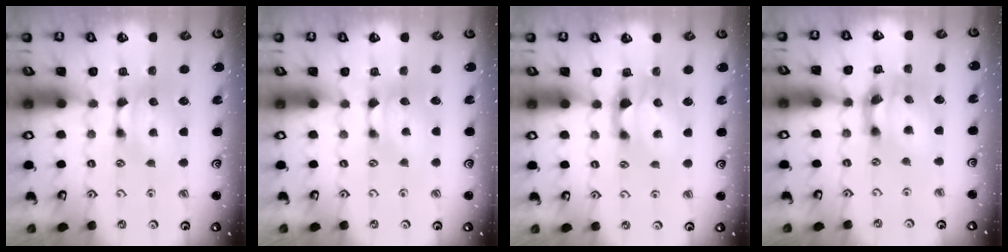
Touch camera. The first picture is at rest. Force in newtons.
{"total": 0.7, "press": 0.4, "slide": 0.6}
{"total": 2.2, "press": 1.8, "slide": 1.1}
{"total": 4.5, "press": 4.0, "slide": 1.9}